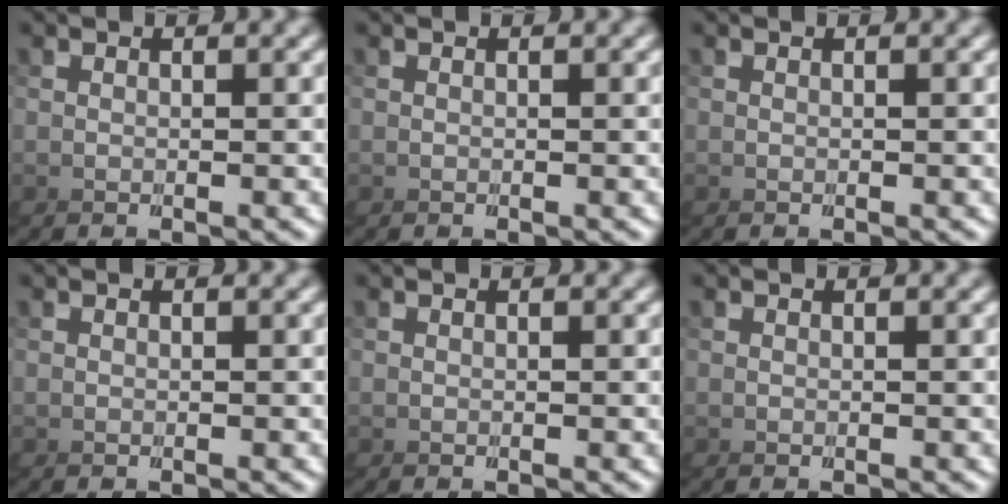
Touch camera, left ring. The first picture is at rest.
{"total": 0.0}
{"total": 0.0}
{"total": 0.0}
{"total": 0.0}
{"total": 0.0}